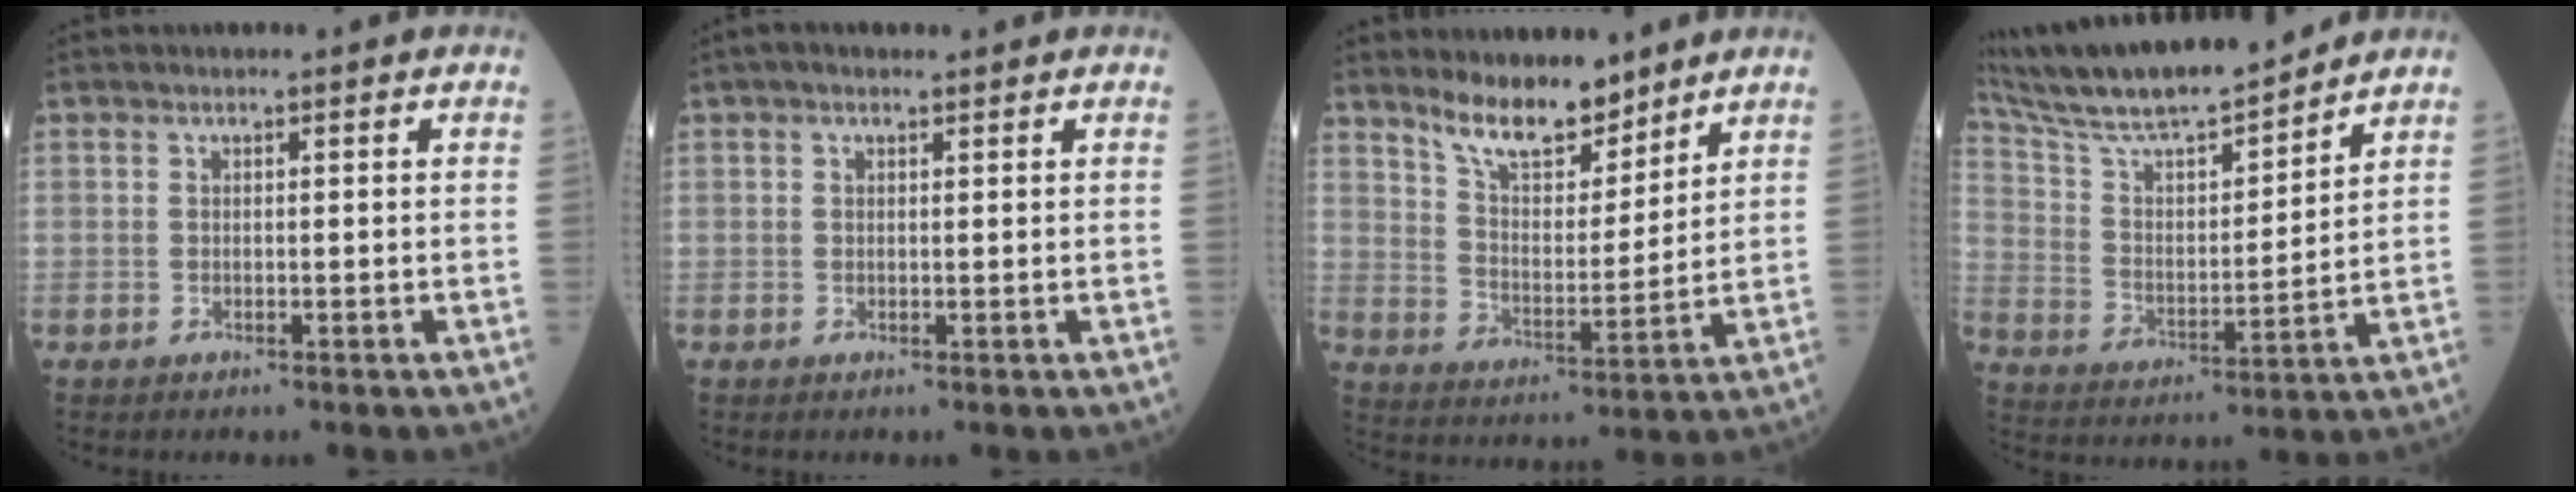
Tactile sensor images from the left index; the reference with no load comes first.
{"total": 1.3, "force": [0.8, 0.6, 0.9], "torque": [-0.020, 0.014, 0.010]}
{"total": 9.2, "force": [7.8, 2.9, 4.0], "torque": [-0.072, -0.004, 0.146]}
{"total": 17.8, "force": [15.9, 1.7, 7.8], "torque": [-0.155, 0.010, 0.283]}